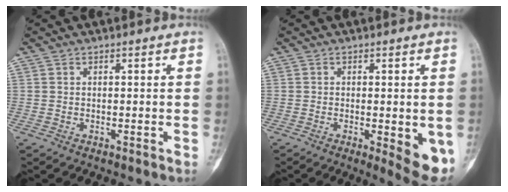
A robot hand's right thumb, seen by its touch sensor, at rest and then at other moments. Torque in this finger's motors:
{"motor_torque": [0.19, 0.40, -0.21, -0.02, 0.01]}